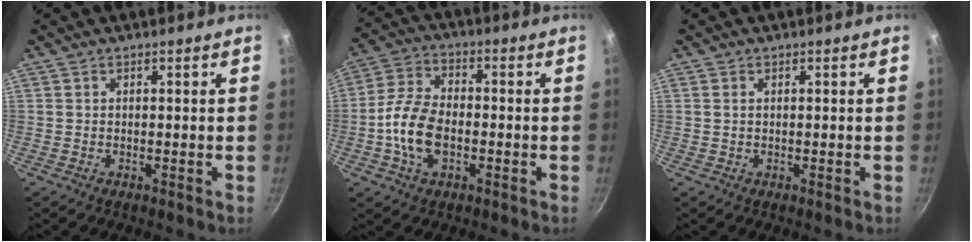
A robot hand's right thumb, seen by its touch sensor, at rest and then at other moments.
{"total": 10.8, "force": [-2.4, 6.5, 8.3], "torque": [-0.159, 0.027, -0.054]}
{"total": 0.7, "force": [0.2, 0.5, 0.5], "torque": [-0.010, 0.001, 0.004]}